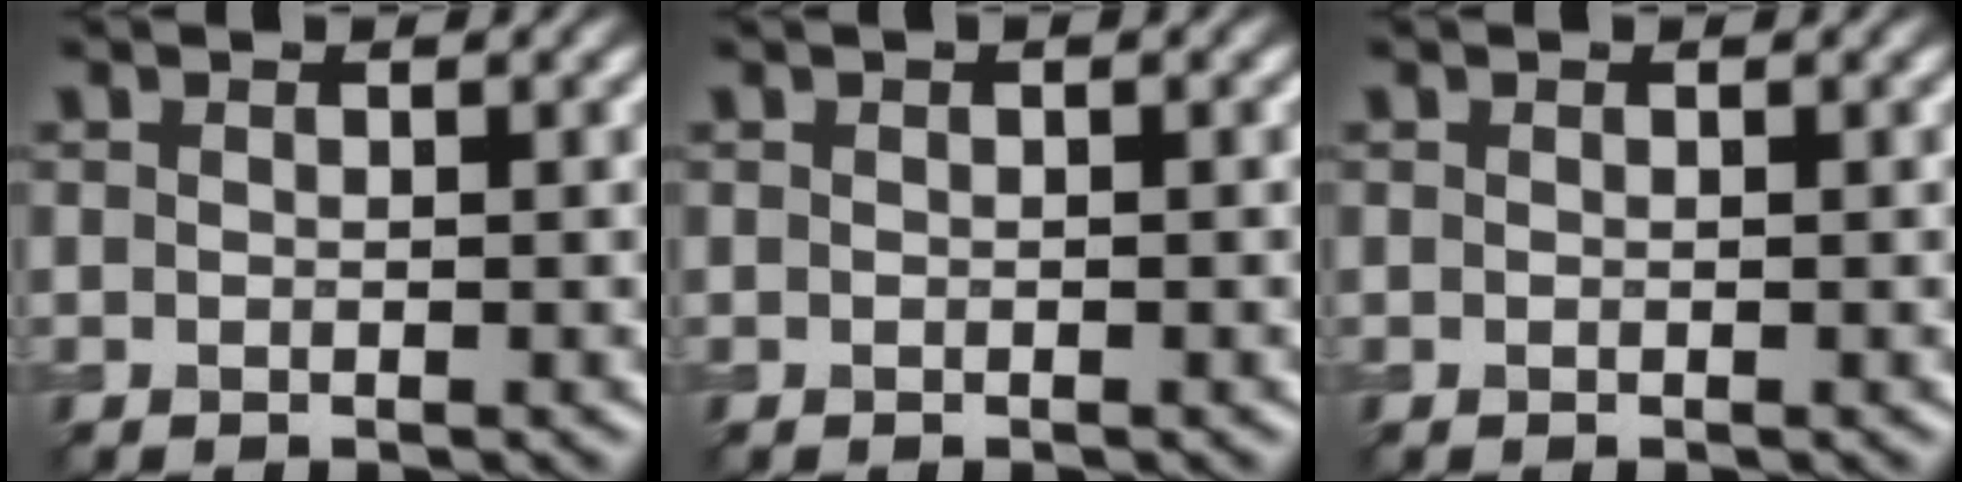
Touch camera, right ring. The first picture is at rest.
{"total": 0.5, "force": [0.2, 0.2, 0.4], "torque": [-0.013, 0.001, -0.001]}
{"total": 0.0}